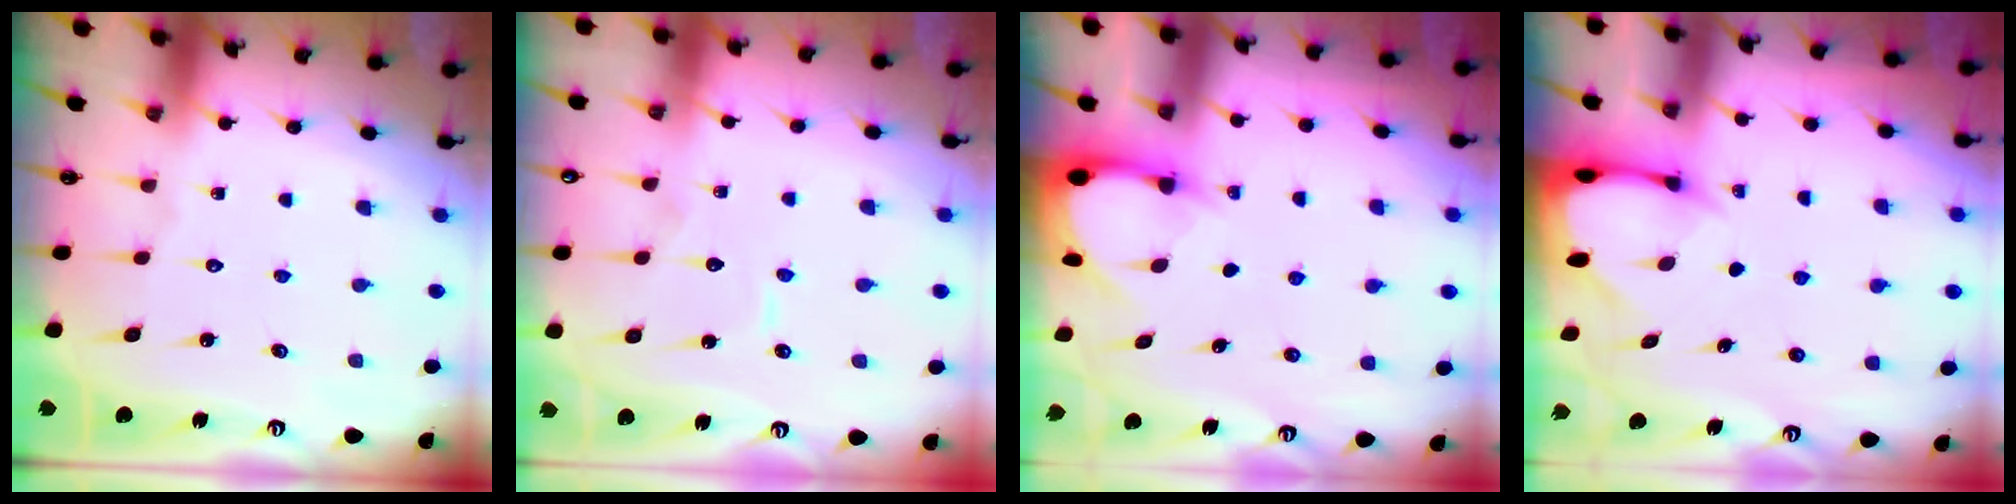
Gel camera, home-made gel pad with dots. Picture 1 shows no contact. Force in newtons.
{"total": 5.3, "press": 5.3, "slide": 0.4}
{"total": 3.0, "press": 3.0, "slide": 0.3}
{"total": 3.2, "press": 3.2, "slide": 0.3}